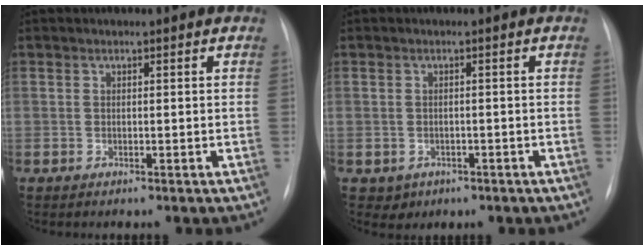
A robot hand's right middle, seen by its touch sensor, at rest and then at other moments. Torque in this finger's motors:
{"motor_torque": [-0.08, -0.13, -0.03, 0.00]}